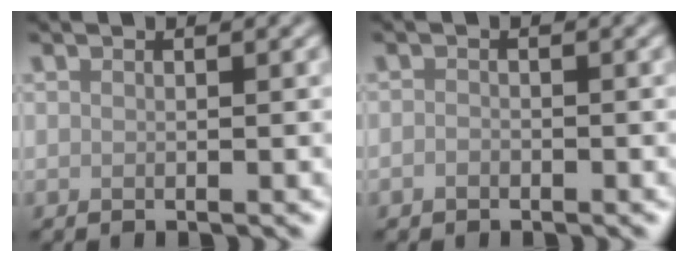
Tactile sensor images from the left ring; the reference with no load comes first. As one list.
[{"total": 0.8, "force": [-0.5, 0.5, 0.2], "torque": [-0.005, -0.001, -0.011]}]